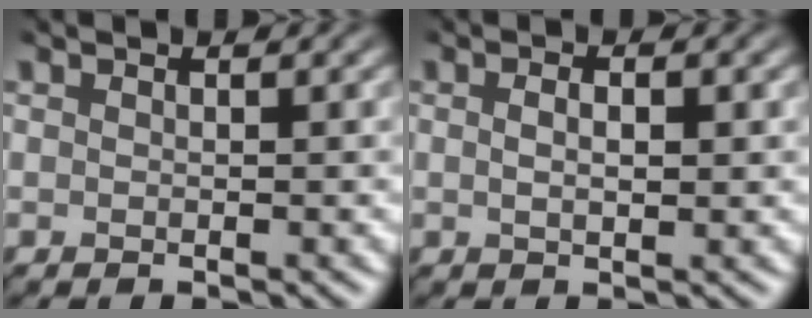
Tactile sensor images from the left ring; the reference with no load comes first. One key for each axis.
{"total": 1.6, "fx": -0.5, "fy": 0.5, "fz": 1.5, "tx": -0.023, "ty": -0.004, "tz": -0.001}